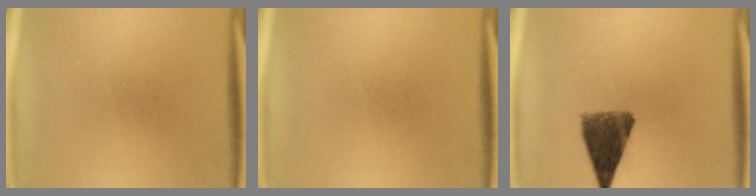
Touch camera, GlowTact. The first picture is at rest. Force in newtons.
{"total": 0.0}
{"total": 9.4}